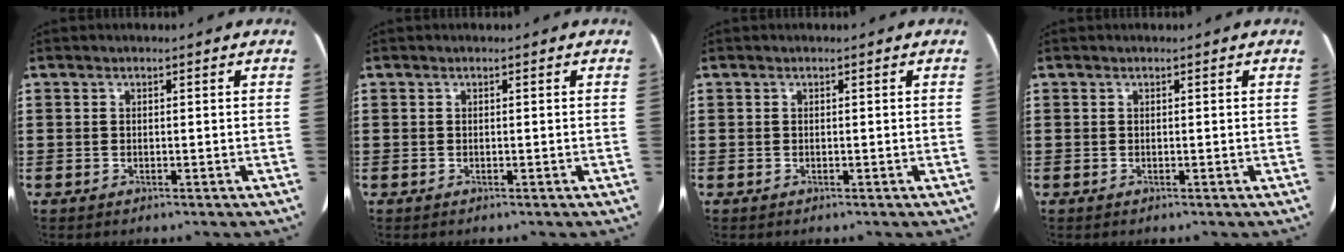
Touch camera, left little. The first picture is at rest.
{"total": 0.0}
{"total": 0.0}
{"total": 0.0}